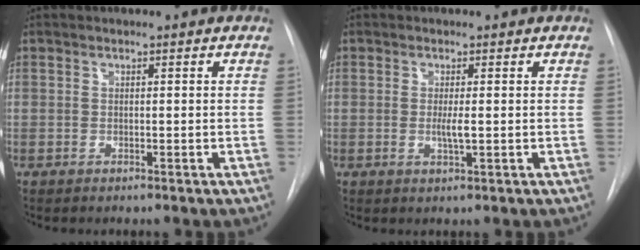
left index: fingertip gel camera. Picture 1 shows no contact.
{"total": 2.3, "force": [-1.6, -0.2, 1.6], "torque": [-0.033, -0.008, -0.024]}